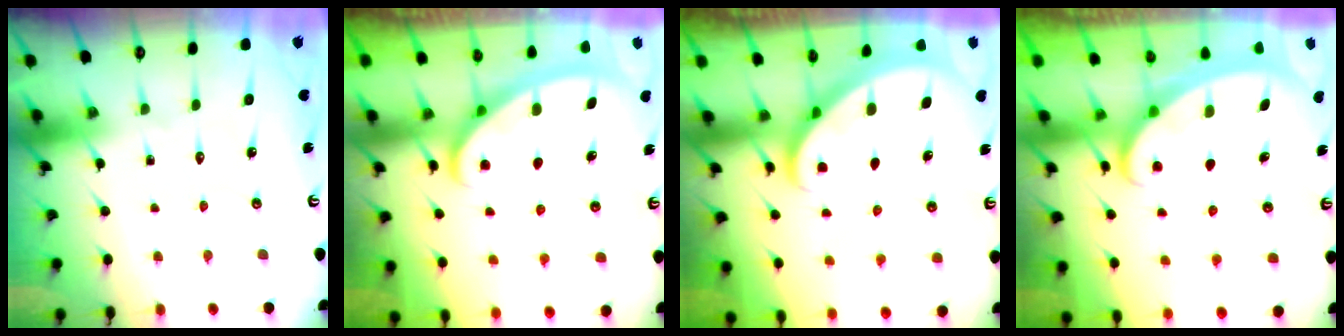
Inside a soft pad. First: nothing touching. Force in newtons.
{"total": 2.8, "press": 2.8, "slide": 0.4}
{"total": 2.8, "press": 2.8, "slide": 0.1}
{"total": 2.0, "press": 2.0, "slide": 0.4}